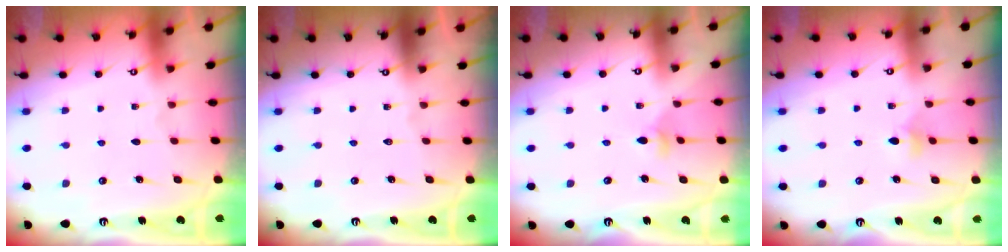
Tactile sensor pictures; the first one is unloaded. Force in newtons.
{"total": 0.0}
{"total": 4.3, "press": 4.2, "slide": 0.6}
{"total": 5.2, "press": 5.1, "slide": 0.8}